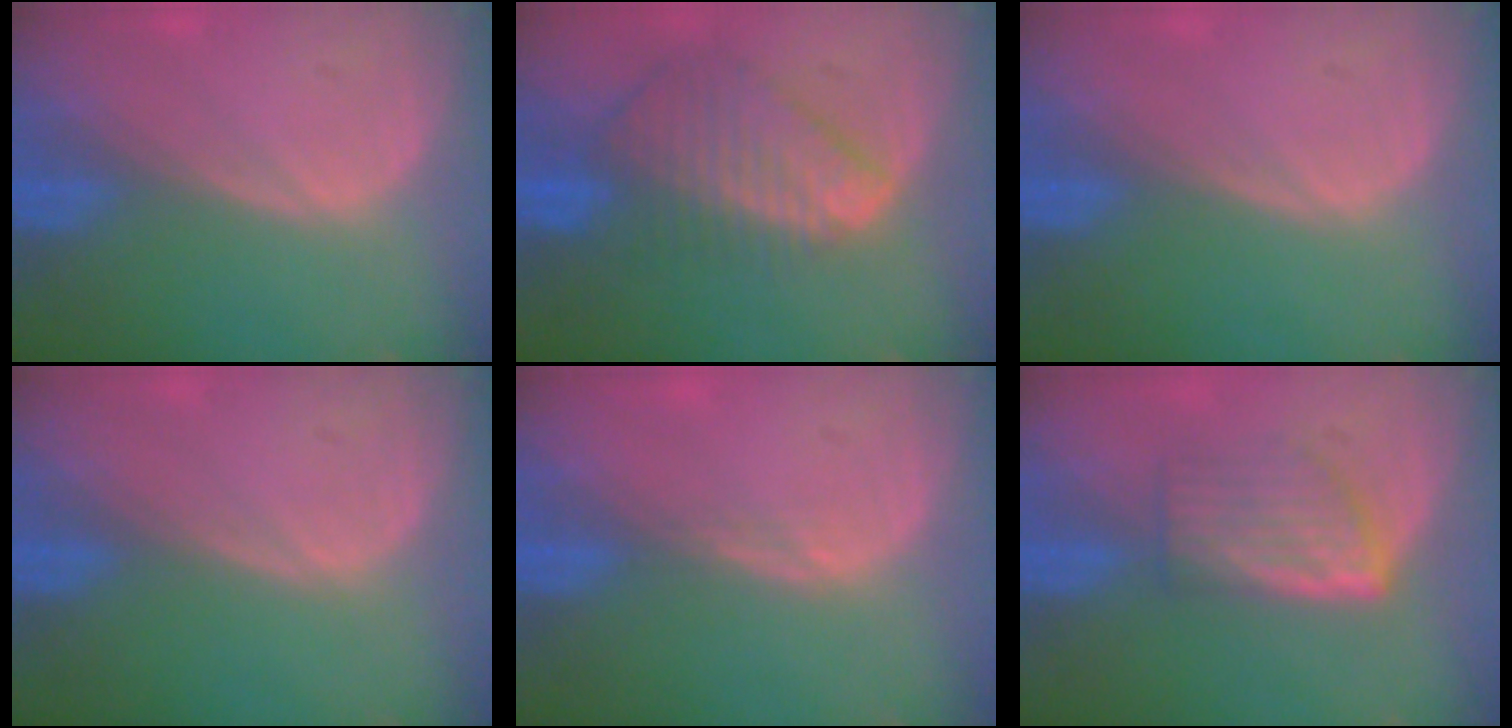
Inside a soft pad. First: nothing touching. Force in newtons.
{"total": 9.0, "press": 7.8, "slide": 4.6}
{"total": 0.0}
{"total": 0.0}
{"total": 1.0, "press": 0.8, "slide": 0.7}
{"total": 5.9, "press": 5.3, "slide": 2.6}